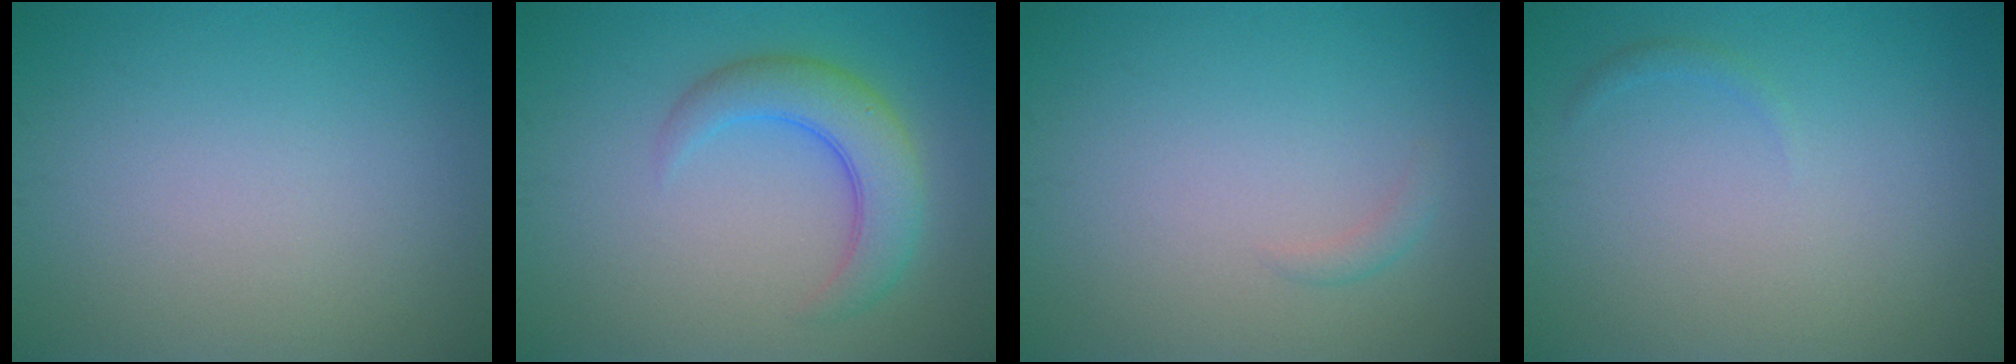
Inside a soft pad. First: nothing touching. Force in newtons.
{"total": 4.6, "press": 4.6, "slide": 0.1}
{"total": 0.8, "press": 0.8, "slide": 0.1}
{"total": 0.6, "press": 0.6, "slide": 0.0}